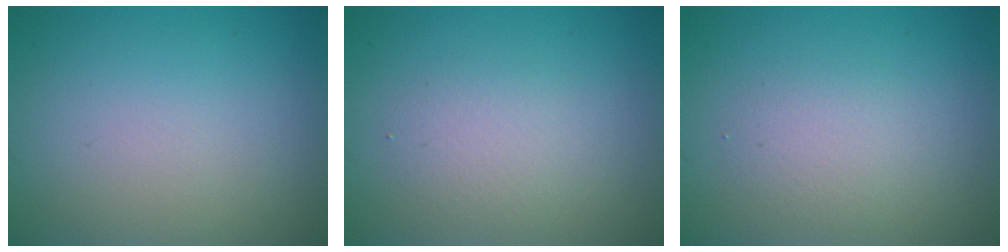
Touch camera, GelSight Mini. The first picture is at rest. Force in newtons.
{"total": 2.0, "press": 2.0, "slide": 0.1}
{"total": 2.0, "press": 2.0, "slide": 0.2}